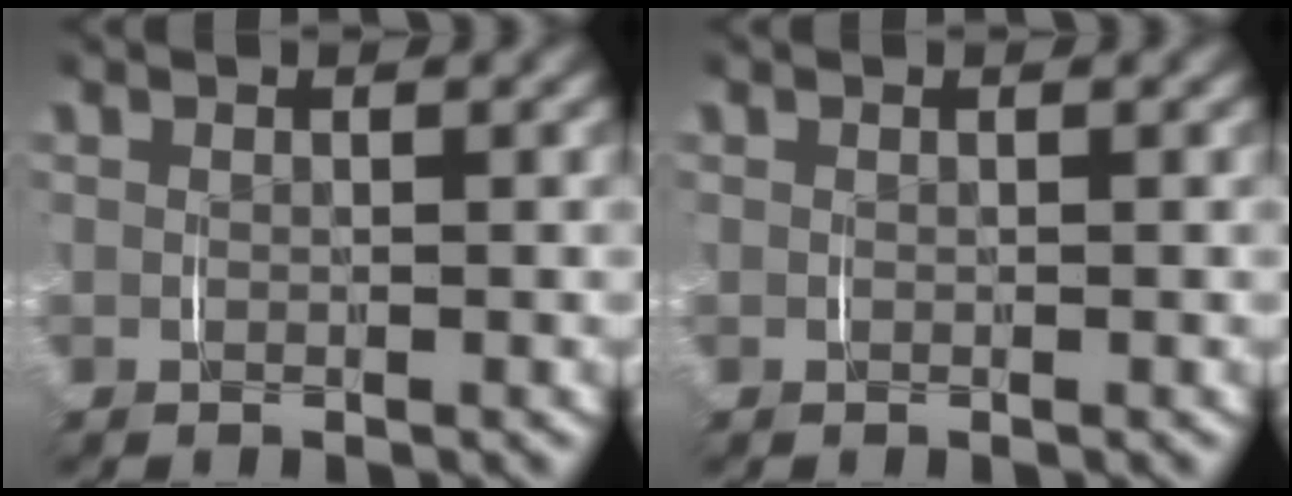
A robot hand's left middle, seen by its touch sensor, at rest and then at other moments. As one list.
[{"total": 0.0}]